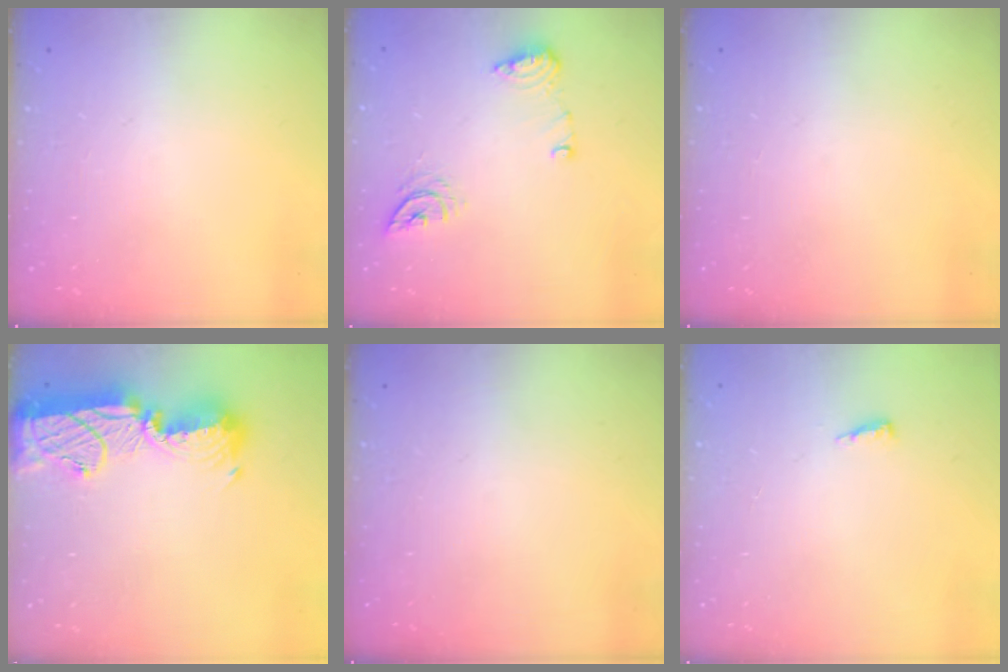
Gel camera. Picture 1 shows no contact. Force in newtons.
{"total": 8.9, "press": 8.9, "slide": 0.5}
{"total": 0.0}
{"total": 17.8, "press": 17.8, "slide": 1.2}
{"total": 0.0}
{"total": 5.0, "press": 4.9, "slide": 0.9}